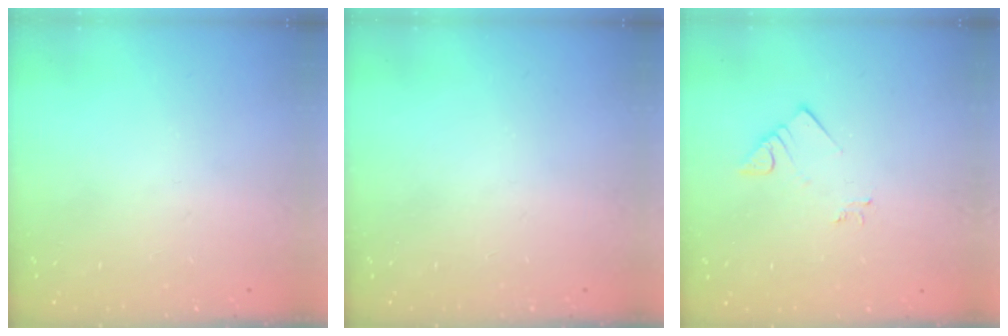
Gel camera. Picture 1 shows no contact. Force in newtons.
{"total": 0.0}
{"total": 2.5, "press": 2.5, "slide": 0.3}